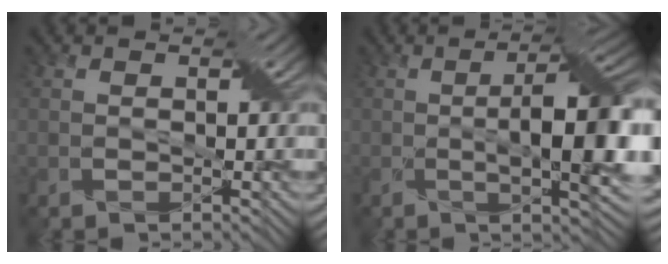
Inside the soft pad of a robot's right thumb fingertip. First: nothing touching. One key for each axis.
{"total": 11.0, "fx": -0.9, "fy": 3.1, "fz": 10.5, "tx": -0.166, "ty": -0.001, "tz": -0.007}